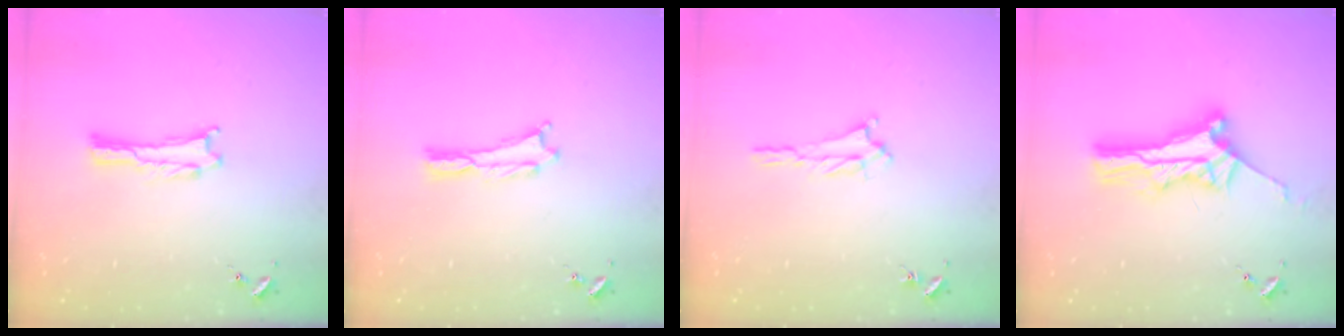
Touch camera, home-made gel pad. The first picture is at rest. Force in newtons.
{"total": 0.0}
{"total": 1.2, "press": 1.1, "slide": 0.5}
{"total": 7.4, "press": 7.4, "slide": 0.6}